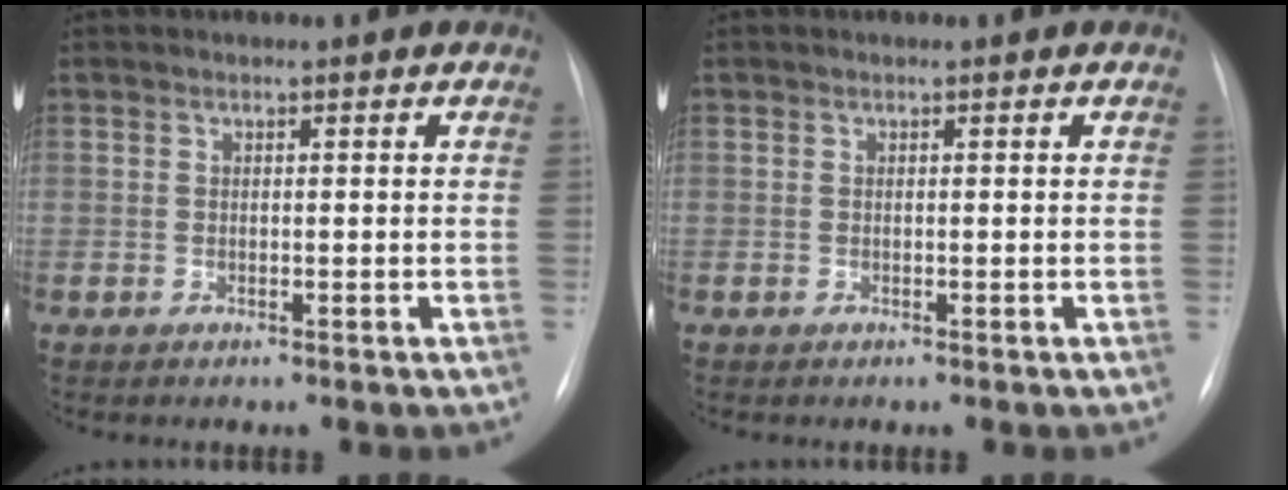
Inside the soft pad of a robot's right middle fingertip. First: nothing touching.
{"total": 0.0}